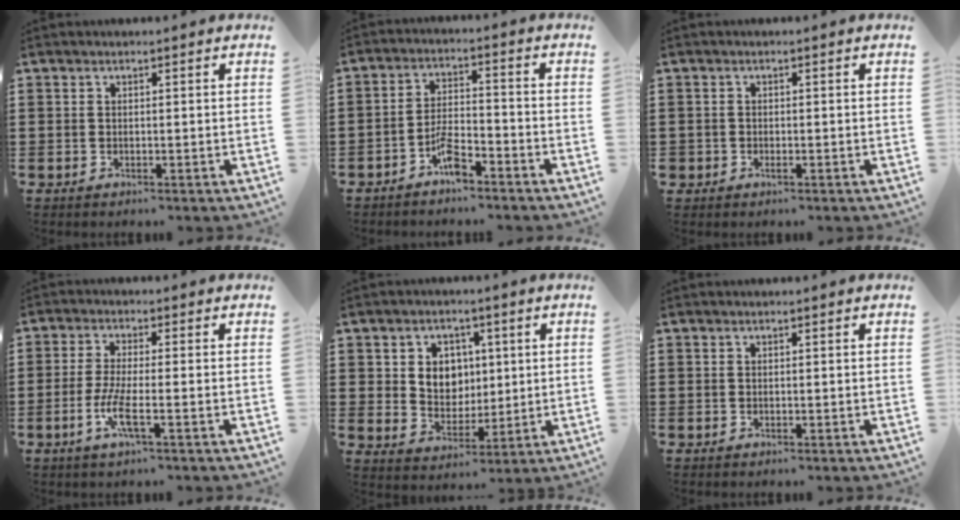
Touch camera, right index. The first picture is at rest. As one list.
[{"total": 4.9, "force": [-3.6, 1.4, 3.1], "torque": [-0.067, 0.007, -0.071]}, {"total": 0.9, "force": [-0.6, 0.6, 0.3], "torque": [-0.007, 0.000, -0.013]}, {"total": 5.3, "force": [-2.0, 0.8, 4.9], "torque": [-0.109, -0.013, -0.043]}, {"total": 5.7, "force": [1.5, 5.2, 2.0], "torque": [-0.047, 0.010, 0.023]}, {"total": 0.0}]